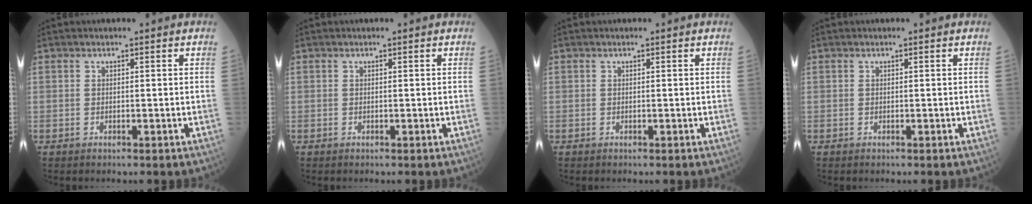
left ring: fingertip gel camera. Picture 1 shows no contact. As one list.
[{"total": 0.0}, {"total": 0.0}, {"total": 0.0}]